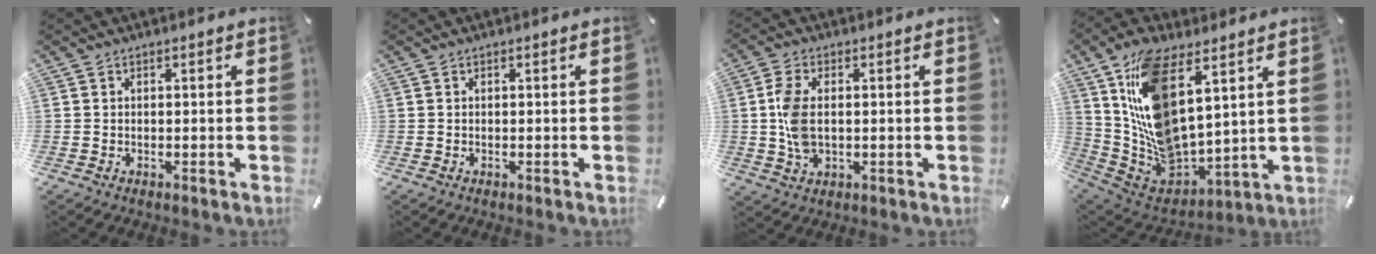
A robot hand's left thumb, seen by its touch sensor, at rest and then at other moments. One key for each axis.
{"total": 0.0}
{"total": 7.5, "fx": 0.3, "fy": 4.3, "fz": 6.1, "tx": -0.134, "ty": 0.001, "tz": 0.000}
{"total": 15.7, "fx": 7.5, "fy": 7.8, "fz": 11.4, "tx": -0.228, "ty": -0.057, "tz": 0.138}